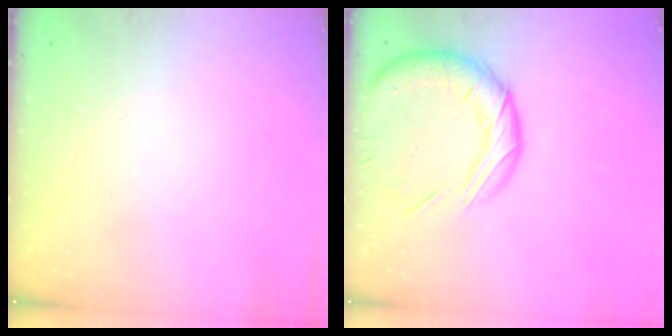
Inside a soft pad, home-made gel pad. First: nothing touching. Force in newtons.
{"total": 18.5, "press": 18.4, "slide": 1.8}